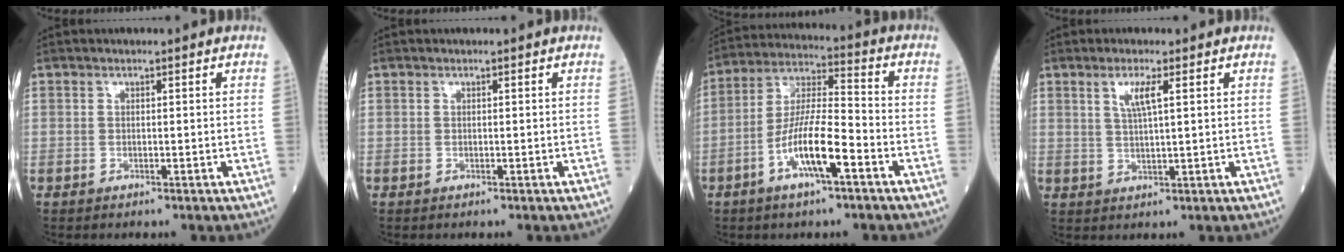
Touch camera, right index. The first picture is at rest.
{"total": 0.0}
{"total": 11.0, "force": [-4.7, 1.7, 9.8], "torque": [-0.192, 0.001, -0.089]}
{"total": 3.6, "force": [1.5, 0.1, 3.2], "torque": [-0.066, 0.000, 0.031]}